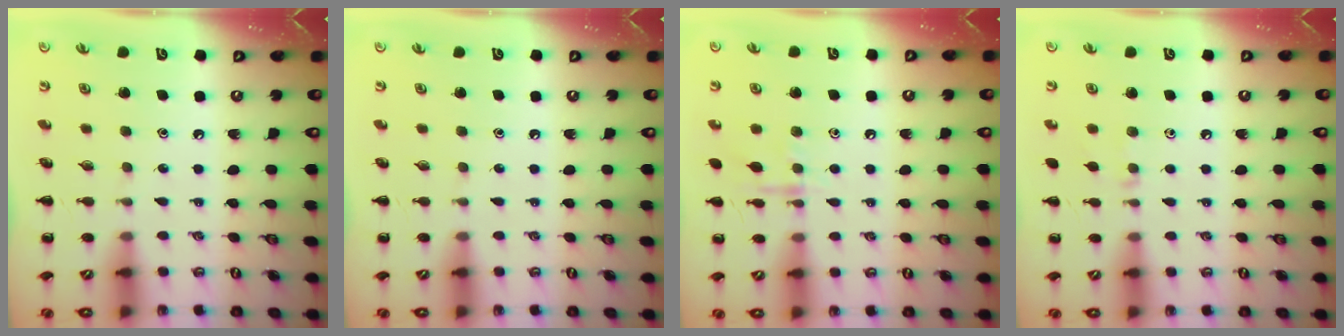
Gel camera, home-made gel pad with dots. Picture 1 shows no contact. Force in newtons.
{"total": 0.0}
{"total": 7.7, "press": 7.6, "slide": 0.8}
{"total": 5.3, "press": 5.0, "slide": 1.7}